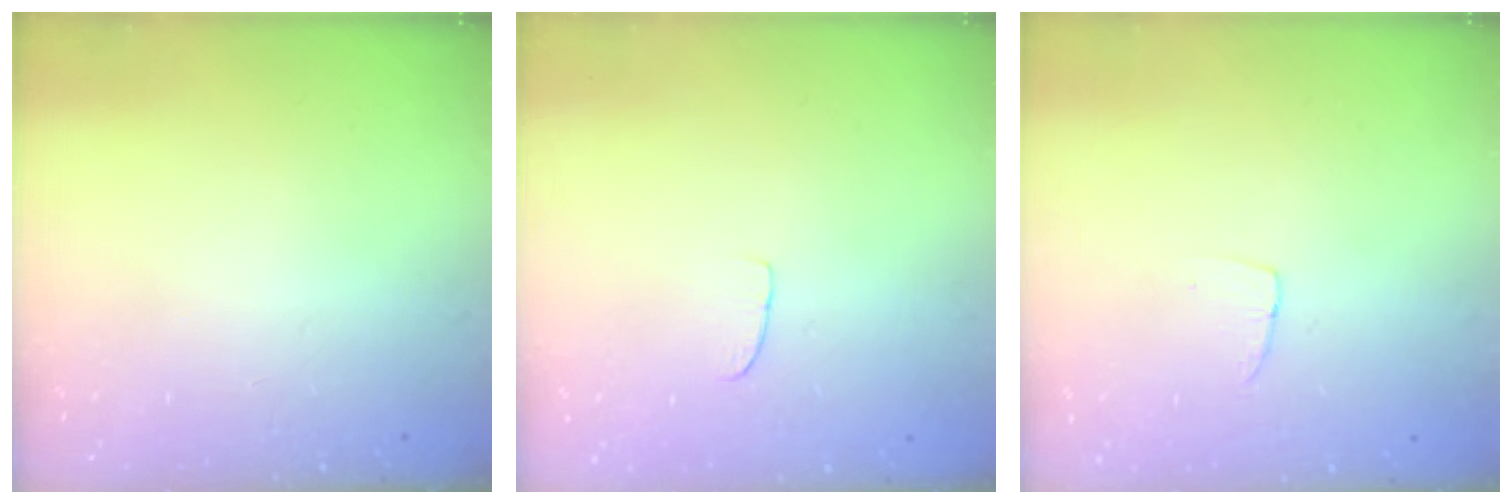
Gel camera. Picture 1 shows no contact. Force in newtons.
{"total": 2.6, "press": 2.6, "slide": 0.2}
{"total": 2.9, "press": 2.9, "slide": 0.1}